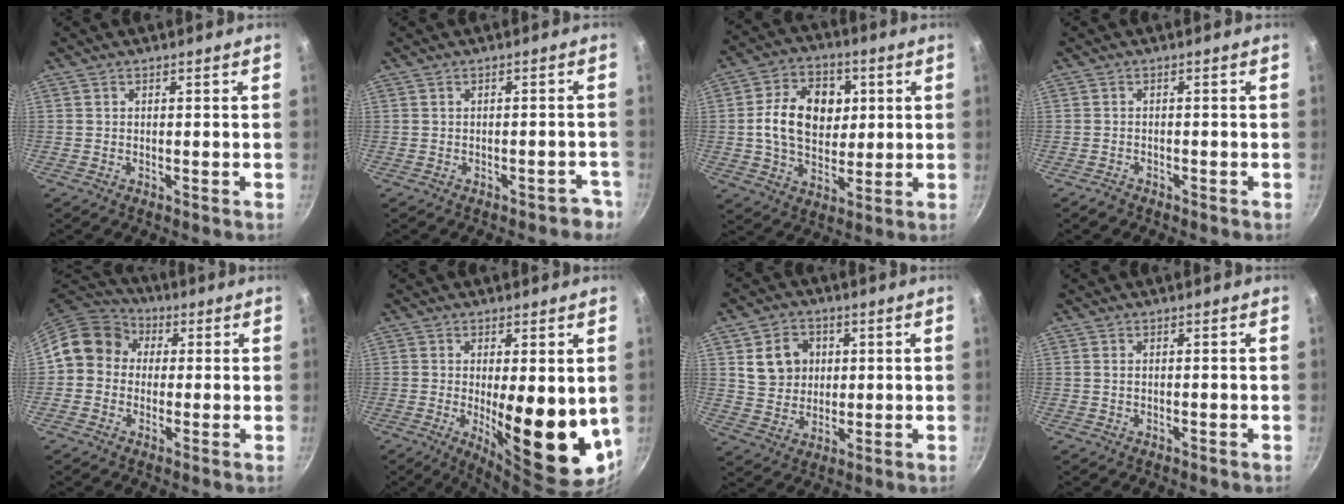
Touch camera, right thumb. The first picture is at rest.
{"total": 3.0, "force": [-2.2, 1.6, 1.4], "torque": [0.006, 0.034, -0.007]}
{"total": 14.5, "force": [2.1, 10.6, 9.6], "torque": [-0.132, 0.005, 0.029]}
{"total": 1.4, "force": [-1.2, 0.7, 0.4], "torque": [-0.012, 0.015, -0.019]}
{"total": 10.4, "force": [1.3, 9.1, 4.8], "torque": [-0.052, 0.024, -0.002]}
{"total": 15.2, "force": [-0.5, 4.9, 14.4], "torque": [-0.176, -0.031, 0.006]}
{"total": 9.2, "force": [2.4, 7.8, 4.2], "torque": [-0.046, -0.003, 0.043]}
{"total": 0.6, "force": [0.1, 0.4, 0.5], "torque": [-0.009, 0.001, 0.002]}